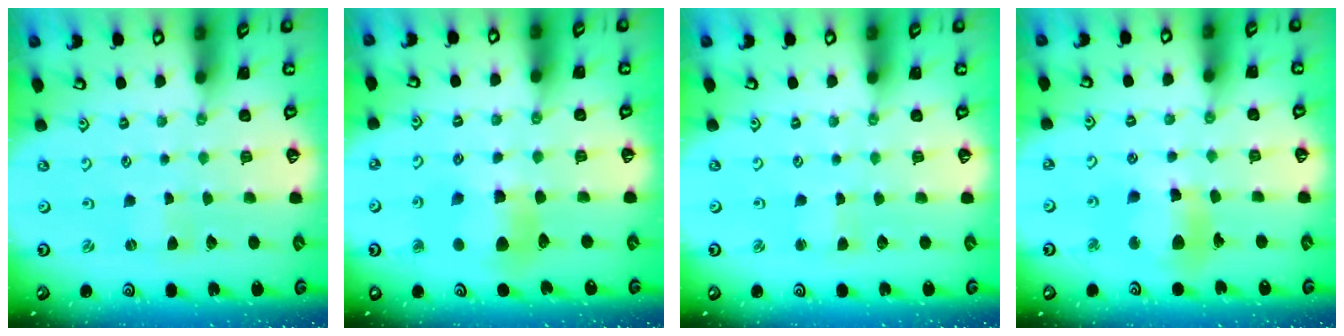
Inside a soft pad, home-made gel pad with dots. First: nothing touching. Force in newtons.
{"total": 8.9, "press": 8.8, "slide": 1.2}
{"total": 2.1, "press": 2.0, "slide": 0.3}
{"total": 11.4, "press": 11.3, "slide": 1.4}